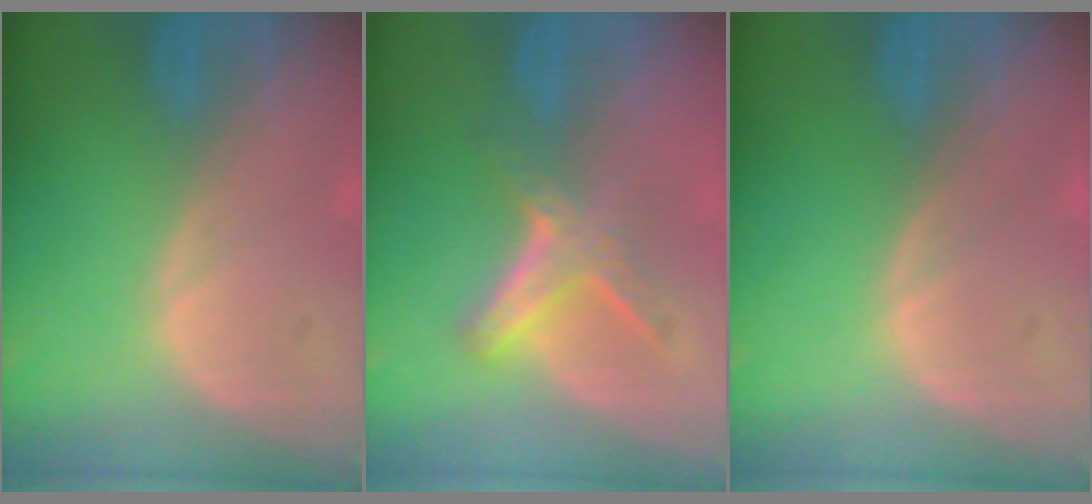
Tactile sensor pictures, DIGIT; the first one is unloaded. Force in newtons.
{"total": 6.0, "press": 5.1, "slide": 3.2}
{"total": 0.0}